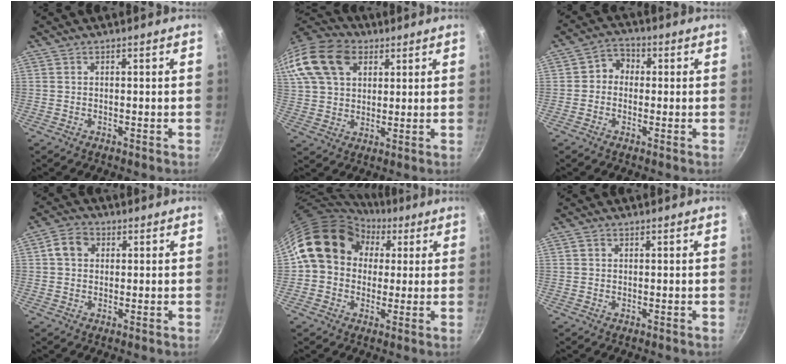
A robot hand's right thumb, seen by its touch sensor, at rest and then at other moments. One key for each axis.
{"total": 20.9, "fx": 8.8, "fy": 14.6, "fz": 12.1, "tx": -0.253, "ty": 0.018, "tz": 0.157}
{"total": 4.7, "fx": 0.1, "fy": 4.2, "fz": 2.3, "tx": -0.009, "ty": 0.011, "tz": -0.014}
{"total": 5.2, "fx": 1.2, "fy": 4.2, "fz": 2.8, "tx": -0.033, "ty": 0.008, "tz": 0.010}
{"total": 15.2, "fx": 4.2, "fy": 12.5, "fz": 7.6, "tx": -0.093, "ty": 0.024, "tz": 0.056}
{"total": 1.0, "fx": 0.4, "fy": 0.8, "fz": 0.4, "tx": -0.005, "ty": 0.001, "tz": 0.004}